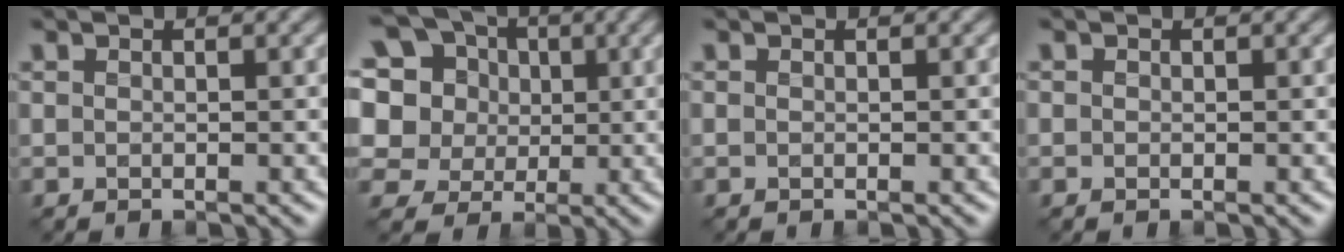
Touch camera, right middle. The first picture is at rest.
{"total": 15.3, "force": [5.7, 12.6, 6.7], "torque": [-0.199, 0.048, 0.091]}
{"total": 0.0}
{"total": 0.0}